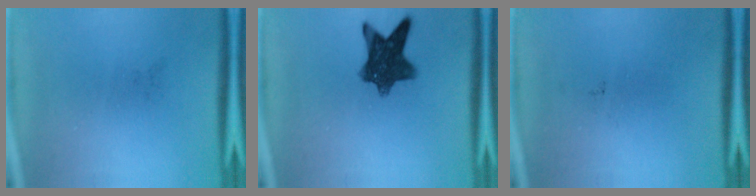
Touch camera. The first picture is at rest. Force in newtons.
{"total": 9.7}
{"total": 0.0}